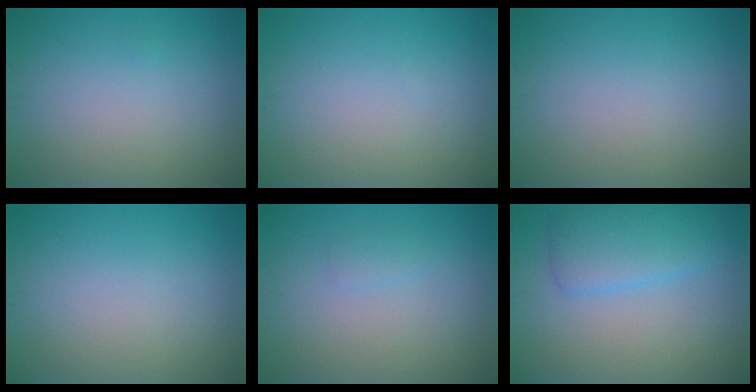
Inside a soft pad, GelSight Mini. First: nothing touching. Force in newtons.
{"total": 0.0}
{"total": 0.0}
{"total": 0.0}
{"total": 0.7, "press": 0.7, "slide": 0.1}
{"total": 4.0, "press": 4.0, "slide": 0.1}